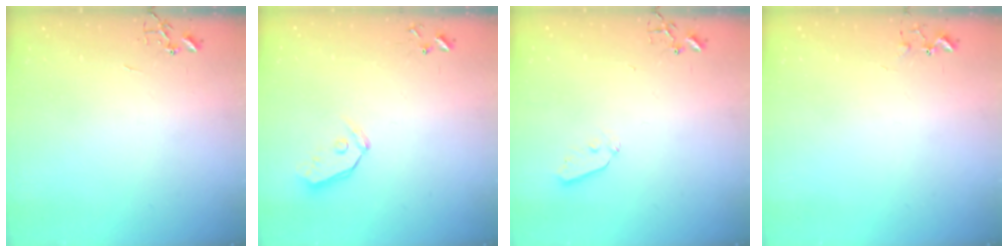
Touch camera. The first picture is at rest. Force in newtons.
{"total": 6.9, "press": 6.9, "slide": 0.7}
{"total": 3.8, "press": 3.7, "slide": 0.7}
{"total": 5.8, "press": 5.7, "slide": 0.7}